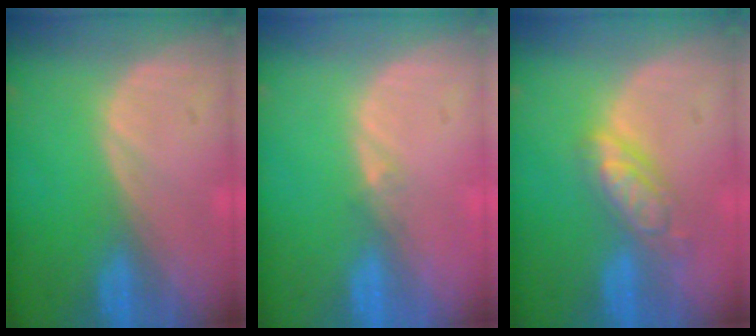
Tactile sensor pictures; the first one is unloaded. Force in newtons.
{"total": 0.9, "press": 0.7, "slide": 0.6}
{"total": 5.5, "press": 5.0, "slide": 2.4}